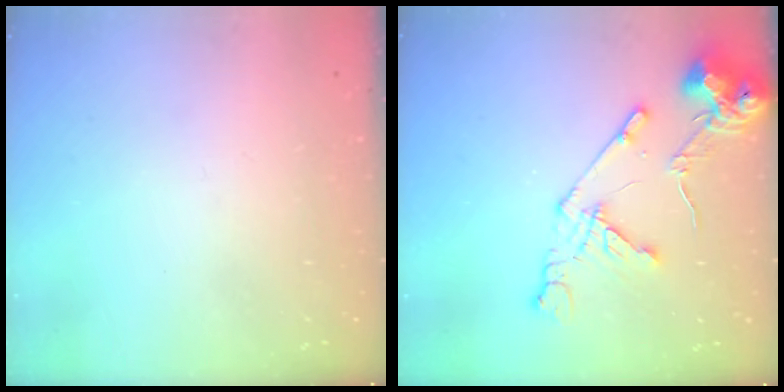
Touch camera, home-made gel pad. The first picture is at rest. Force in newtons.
{"total": 13.1, "press": 13.0, "slide": 1.5}